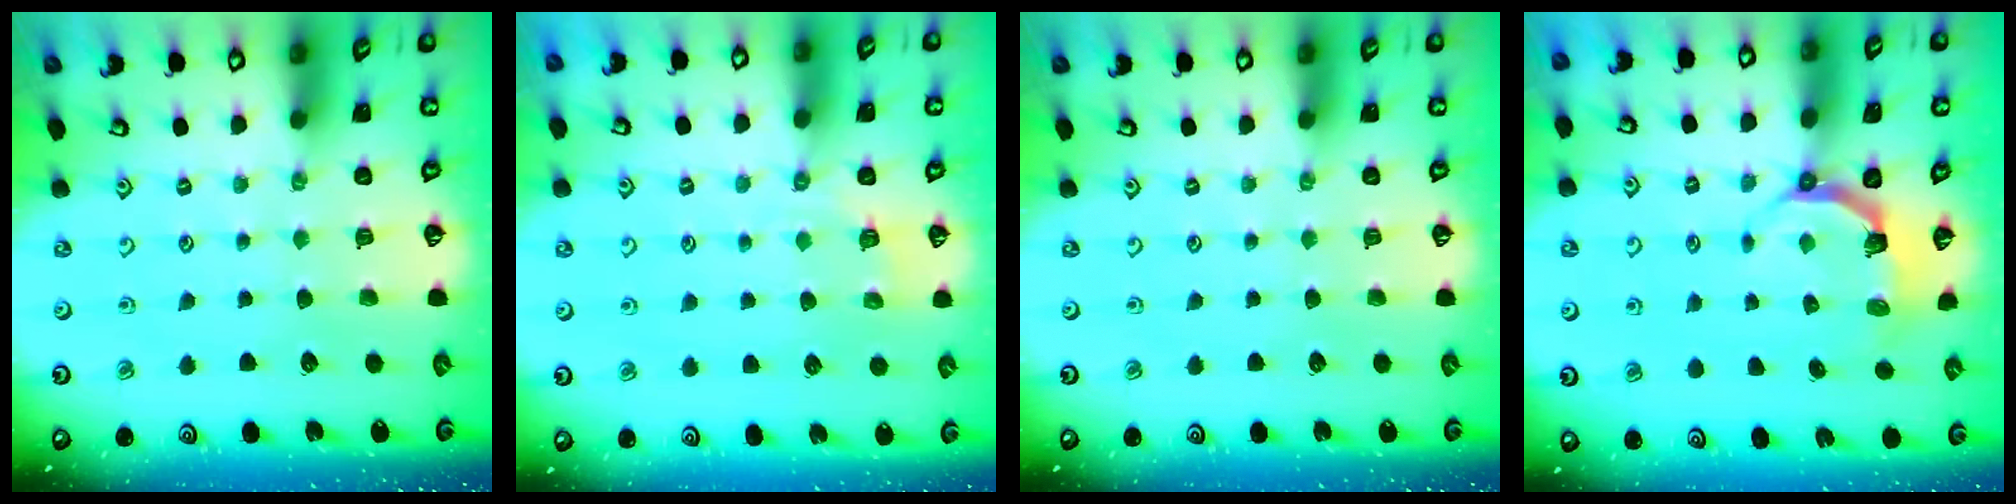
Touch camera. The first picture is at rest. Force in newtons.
{"total": 3.1, "press": 2.4, "slide": 2.0}
{"total": 0.0}
{"total": 5.1, "press": 3.6, "slide": 3.6}